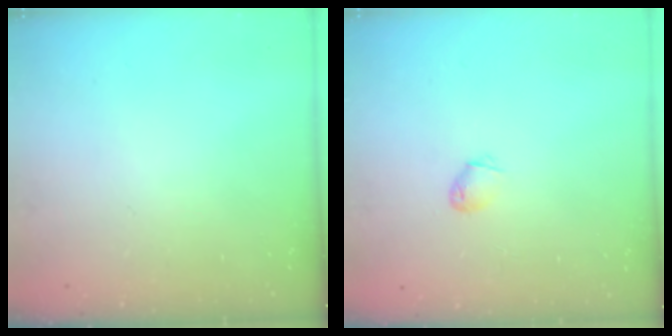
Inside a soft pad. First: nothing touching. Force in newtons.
{"total": 2.3, "press": 2.3, "slide": 0.5}